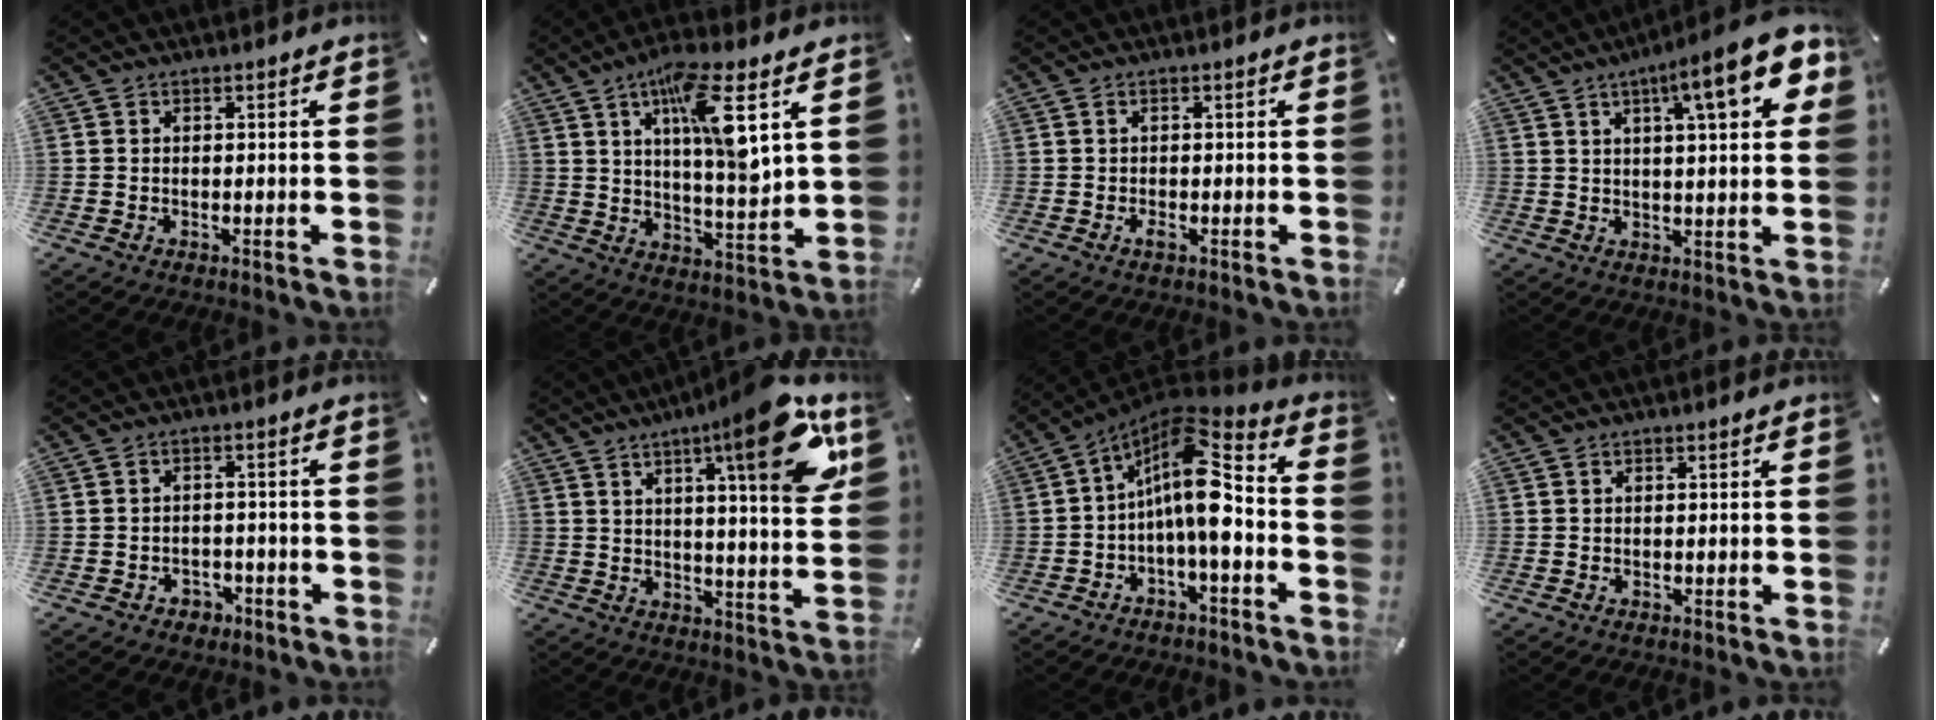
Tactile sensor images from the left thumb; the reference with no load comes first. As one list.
[{"total": 14.2, "force": [6.3, 3.4, 12.2], "torque": [-0.201, -0.019, 0.101]}, {"total": 1.4, "force": [-0.4, 0.4, 1.2], "torque": [-0.030, -0.004, -0.010]}, {"total": 14.9, "force": [7.1, 3.4, 12.6], "torque": [-0.183, -0.030, 0.105]}, {"total": 3.1, "force": [-1.7, 2.5, 0.8], "torque": [-0.014, 0.007, -0.034]}, {"total": 20.3, "force": [9.8, 4.8, 17.1], "torque": [-0.230, -0.056, 0.136]}, {"total": 14.1, "force": [-0.1, 5.5, 13.0], "torque": [-0.241, -0.017, -0.006]}, {"total": 0.0}]